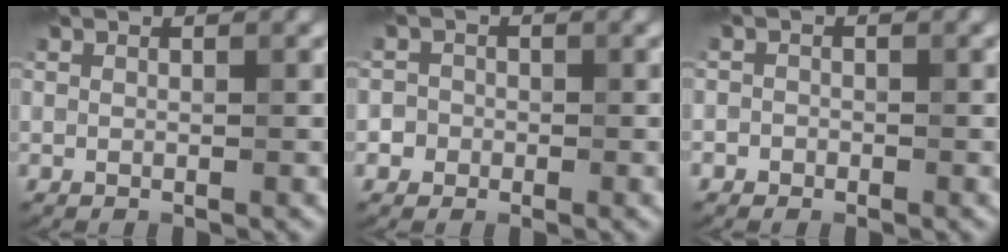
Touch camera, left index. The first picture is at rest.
{"total": 2.1, "force": [-0.5, 2.0, 0.3], "torque": [0.014, 0.012, -0.025]}
{"total": 0.9, "force": [-0.4, 0.8, 0.0], "torque": [0.012, -0.003, -0.012]}